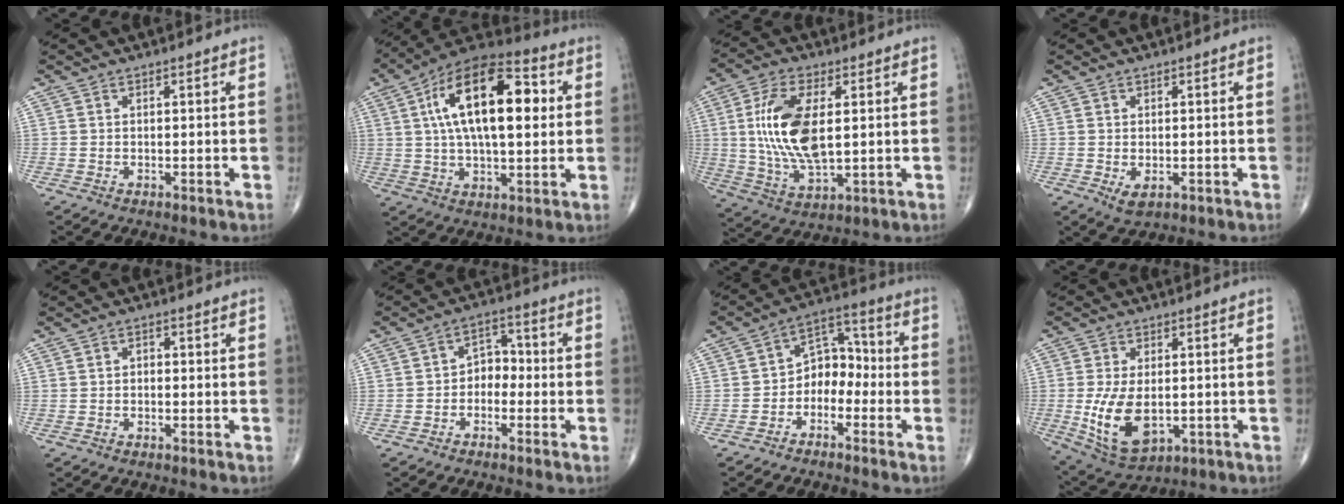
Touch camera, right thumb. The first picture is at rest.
{"total": 21.5, "force": [4.3, 9.9, 18.6], "torque": [-0.299, 0.017, 0.060]}
{"total": 14.8, "force": [1.9, 6.8, 13.0], "torque": [-0.262, -0.011, 0.042]}
{"total": 2.7, "force": [-0.7, 1.5, 2.2], "torque": [-0.033, -0.006, -0.005]}
{"total": 1.1, "force": [-0.3, 0.8, 0.6], "torque": [-0.003, 0.005, -0.009]}
{"total": 4.9, "force": [-1.5, 3.7, 2.8], "torque": [-0.021, 0.029, -0.041]}
{"total": 7.7, "force": [-2.7, 5.7, 4.5], "torque": [-0.042, 0.050, -0.061]}
{"total": 11.8, "force": [-1.7, 6.7, 9.6], "torque": [-0.172, -0.012, -0.013]}